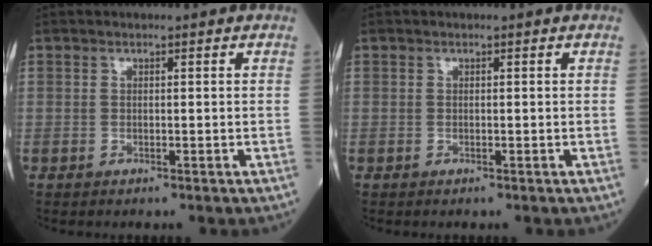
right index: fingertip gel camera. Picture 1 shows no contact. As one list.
[{"total": 0.0}]